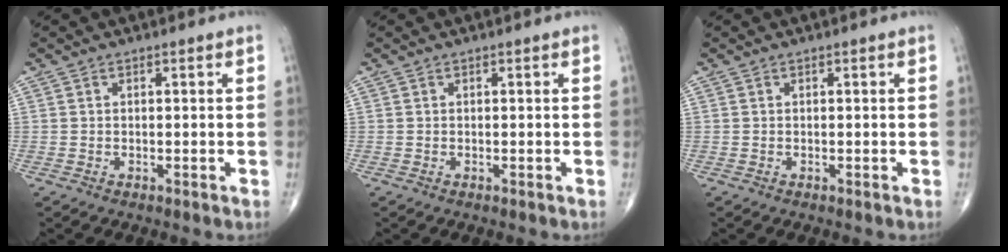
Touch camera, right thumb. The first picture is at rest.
{"total": 0.0}
{"total": 0.0}